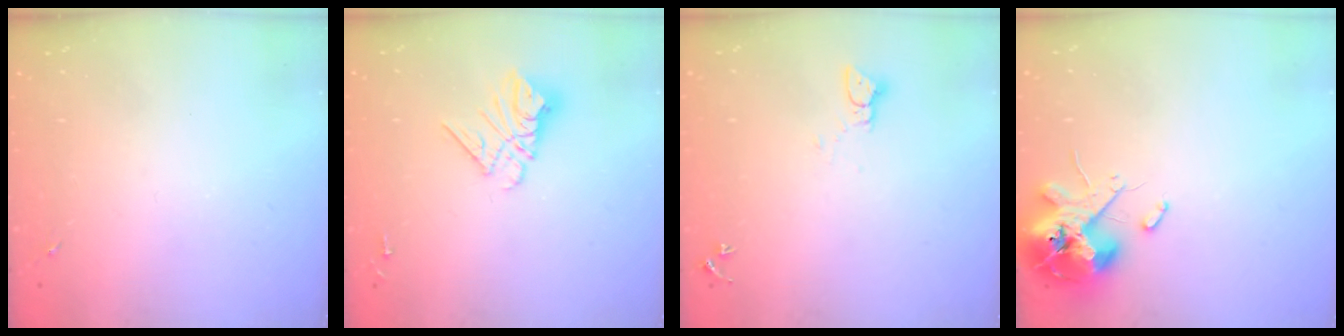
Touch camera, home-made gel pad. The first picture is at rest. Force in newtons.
{"total": 10.7, "press": 10.7, "slide": 1.0}
{"total": 2.1, "press": 2.1, "slide": 0.2}
{"total": 13.9, "press": 13.7, "slide": 2.2}